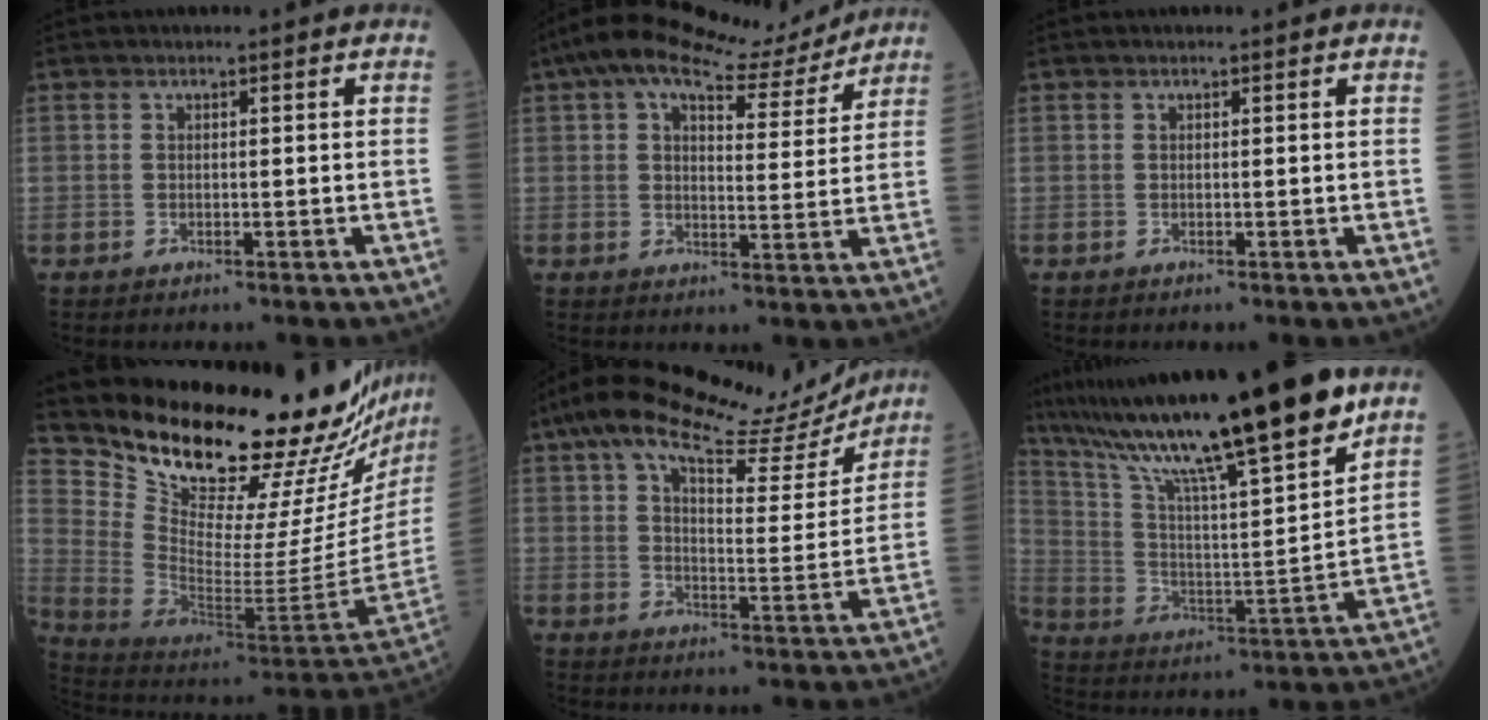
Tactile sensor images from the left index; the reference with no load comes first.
{"total": 13.0, "force": [11.1, 3.0, 6.1], "torque": [-0.100, 0.017, 0.154]}
{"total": 0.0}
{"total": 29.7, "force": [25.6, 1.7, 14.9], "torque": [-0.247, -0.135, 0.370]}
{"total": 20.5, "force": [17.1, 4.7, 10.3], "torque": [-0.165, 0.024, 0.239]}
{"total": 24.0, "force": [18.9, 0.4, 14.8], "torque": [-0.257, -0.003, 0.316]}